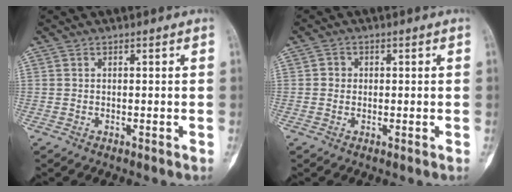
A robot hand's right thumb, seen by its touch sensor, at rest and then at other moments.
{"total": 1.6, "force": [0.1, 1.5, 0.4], "torque": [0.006, 0.005, -0.002]}